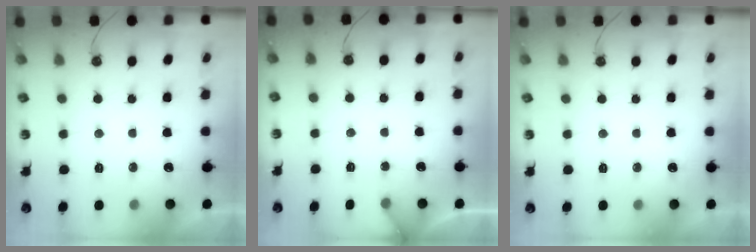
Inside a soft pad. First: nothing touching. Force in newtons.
{"total": 4.5, "press": 4.5, "slide": 0.4}
{"total": 0.0}